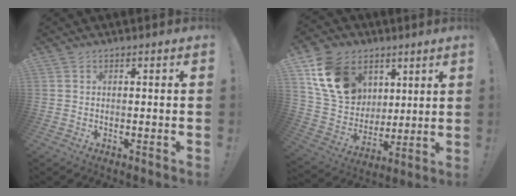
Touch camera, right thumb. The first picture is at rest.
{"total": 17.9, "force": [7.6, 13.8, 8.4], "torque": [-0.146, -0.023, 0.163]}